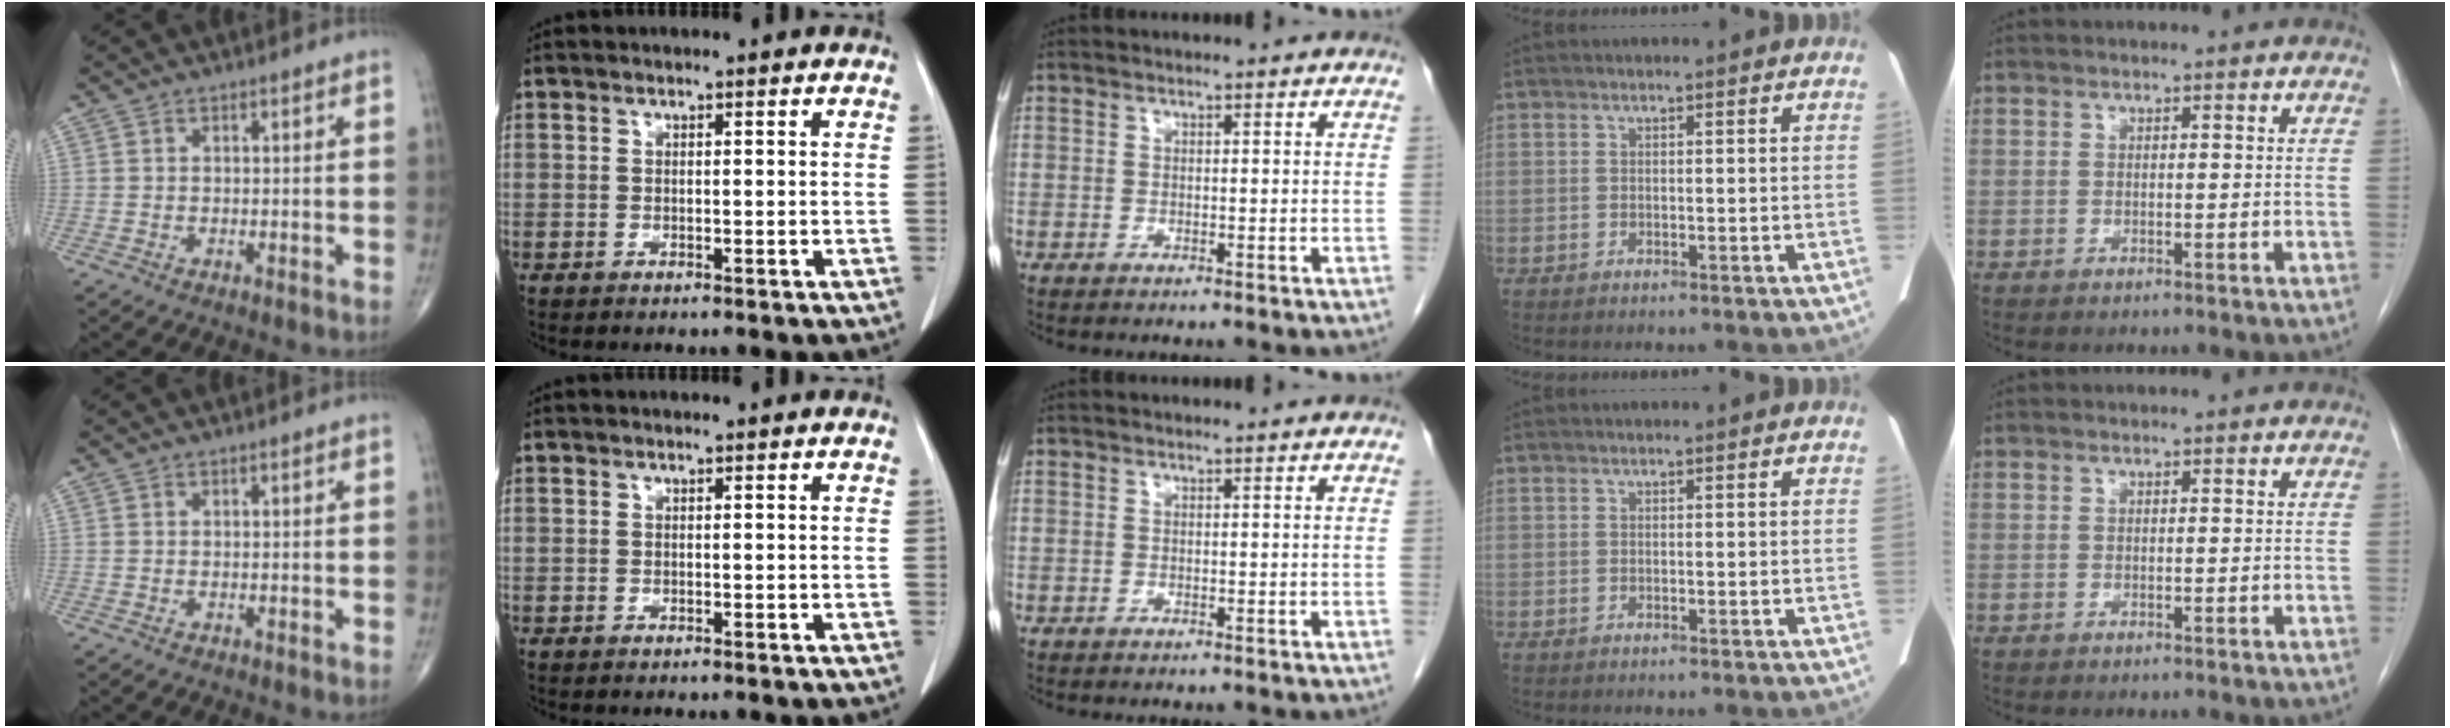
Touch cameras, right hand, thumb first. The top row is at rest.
{}